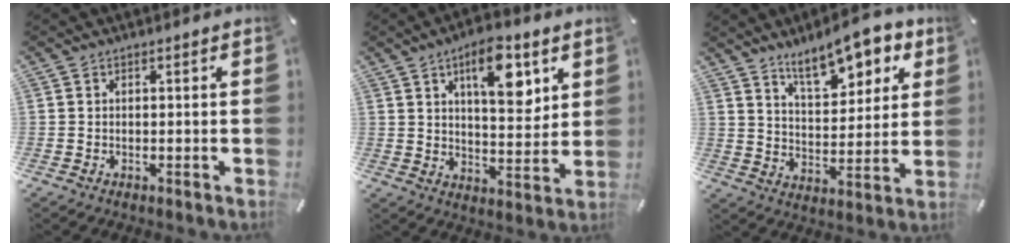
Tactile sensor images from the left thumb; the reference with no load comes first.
{"total": 12.8, "force": [6.6, 5.7, 9.4], "torque": [-0.129, -0.028, 0.109]}
{"total": 13.0, "force": [9.5, 5.5, 6.9], "torque": [-0.100, -0.051, 0.165]}